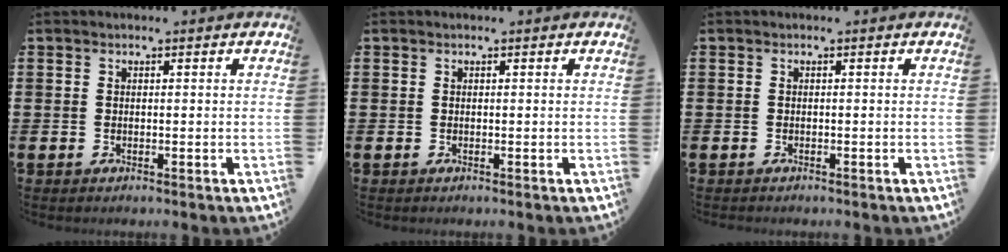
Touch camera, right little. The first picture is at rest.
{"total": 0.0}
{"total": 0.0}